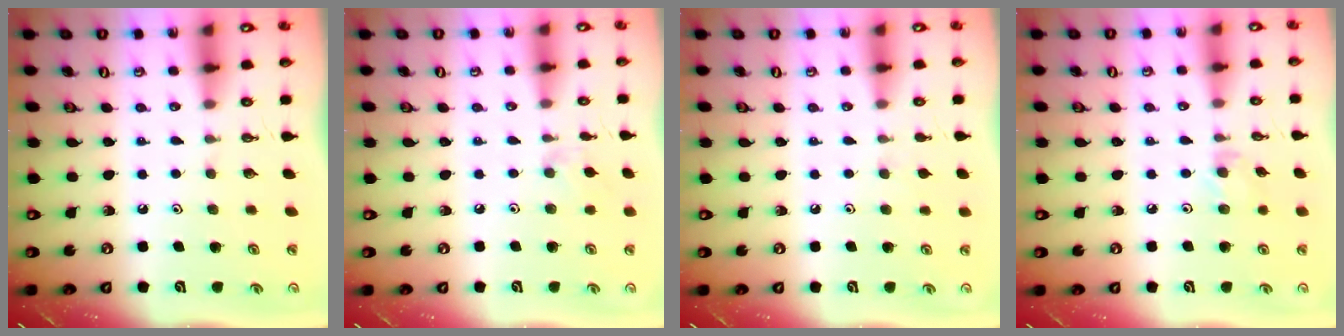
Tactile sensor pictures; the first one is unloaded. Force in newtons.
{"total": 5.9, "press": 5.8, "slide": 0.8}
{"total": 2.8, "press": 2.7, "slide": 0.5}
{"total": 3.9, "press": 3.9, "slide": 0.6}